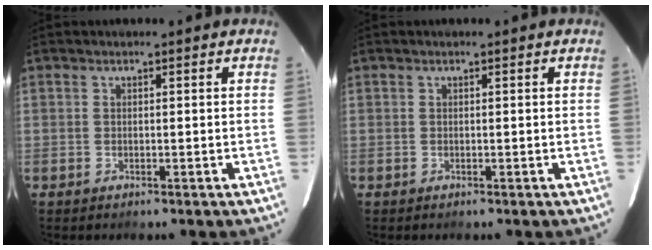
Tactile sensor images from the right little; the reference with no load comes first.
{"total": 0.0}